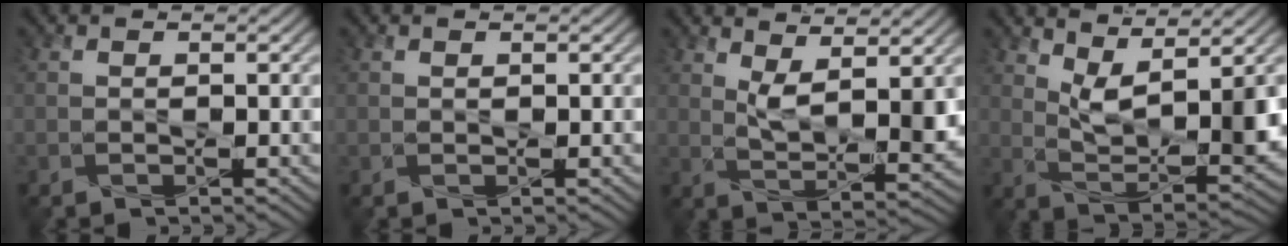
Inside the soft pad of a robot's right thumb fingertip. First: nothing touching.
{"total": 0.0}
{"total": 6.0, "force": [2.9, 2.0, 4.9], "torque": [-0.093, -0.010, 0.060]}
{"total": 7.7, "force": [4.0, 2.5, 6.1], "torque": [-0.119, -0.009, 0.083]}